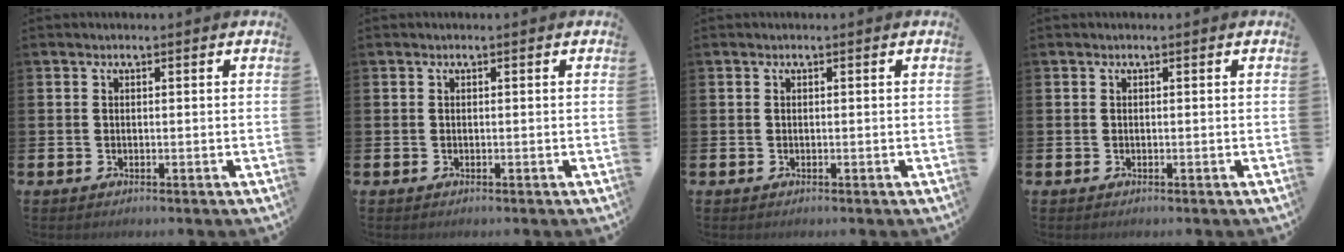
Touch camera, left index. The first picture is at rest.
{"total": 0.0}
{"total": 0.0}
{"total": 0.0}